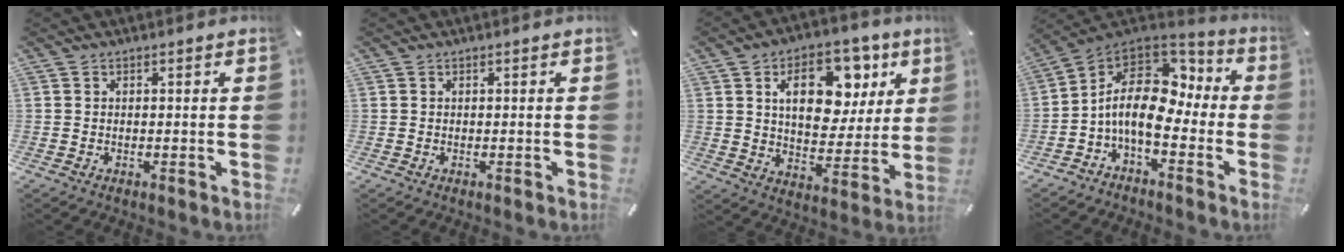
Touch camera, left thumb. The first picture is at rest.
{"total": 0.0}
{"total": 17.1, "force": [7.0, 10.8, 11.3], "torque": [-0.159, -0.020, 0.118]}
{"total": 13.8, "force": [-1.2, 8.4, 11.0], "torque": [-0.229, -0.002, -0.023]}